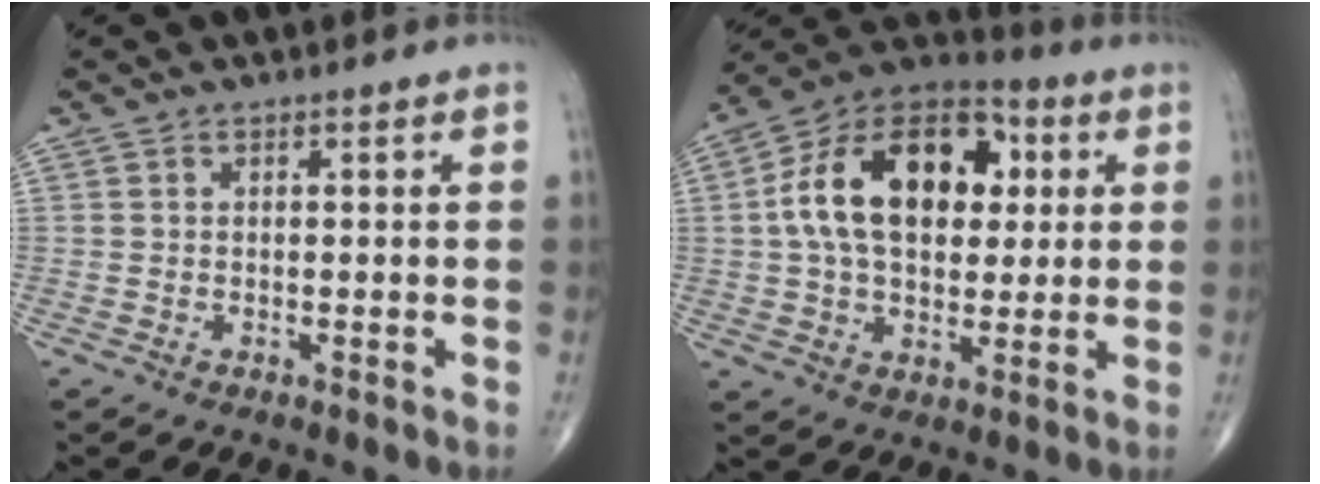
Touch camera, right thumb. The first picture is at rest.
{"total": 21.3, "force": [3.8, 13.3, 16.1], "torque": [-0.247, 0.018, 0.056]}